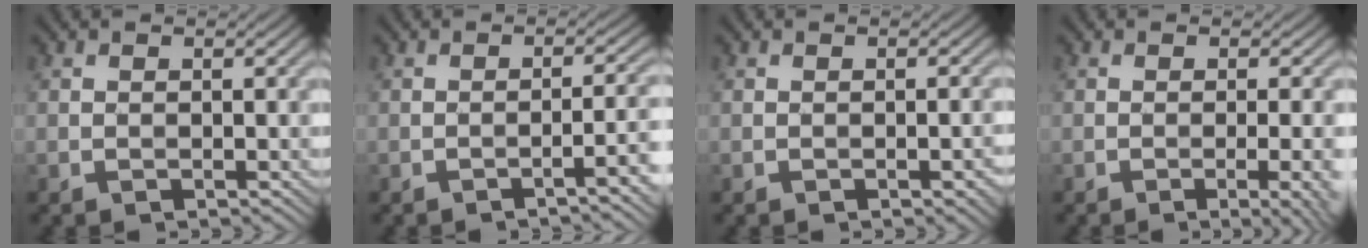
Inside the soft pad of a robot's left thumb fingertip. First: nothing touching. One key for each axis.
{"total": 4.5, "fx": -2.1, "fy": 0.8, "fz": 3.9, "tx": -0.040, "ty": 0.017, "tz": -0.040}
{"total": 1.7, "fx": -0.7, "fy": 0.3, "fz": 1.6, "tx": -0.020, "ty": 0.004, "tz": -0.008}
{"total": 5.9, "fx": -1.5, "fy": 1.7, "fz": 5.4, "tx": -0.063, "ty": -0.001, "tz": -0.013}